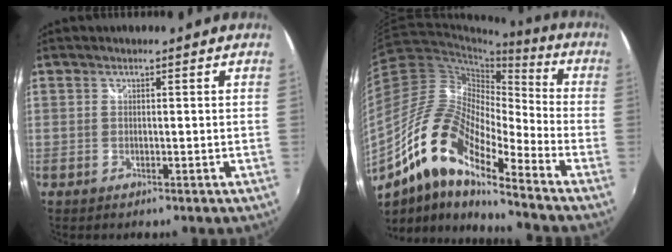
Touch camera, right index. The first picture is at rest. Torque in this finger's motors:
{"motor_torque": [1.00, -1.13, 0.87, 0.20]}